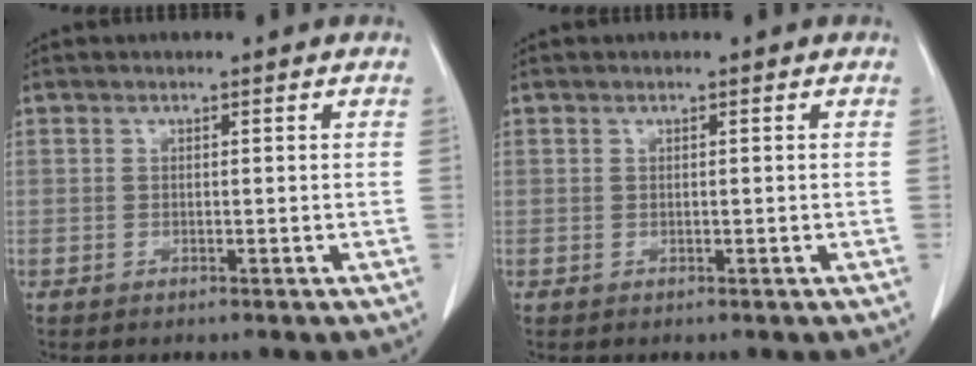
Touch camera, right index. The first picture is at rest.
{"total": 0.0}